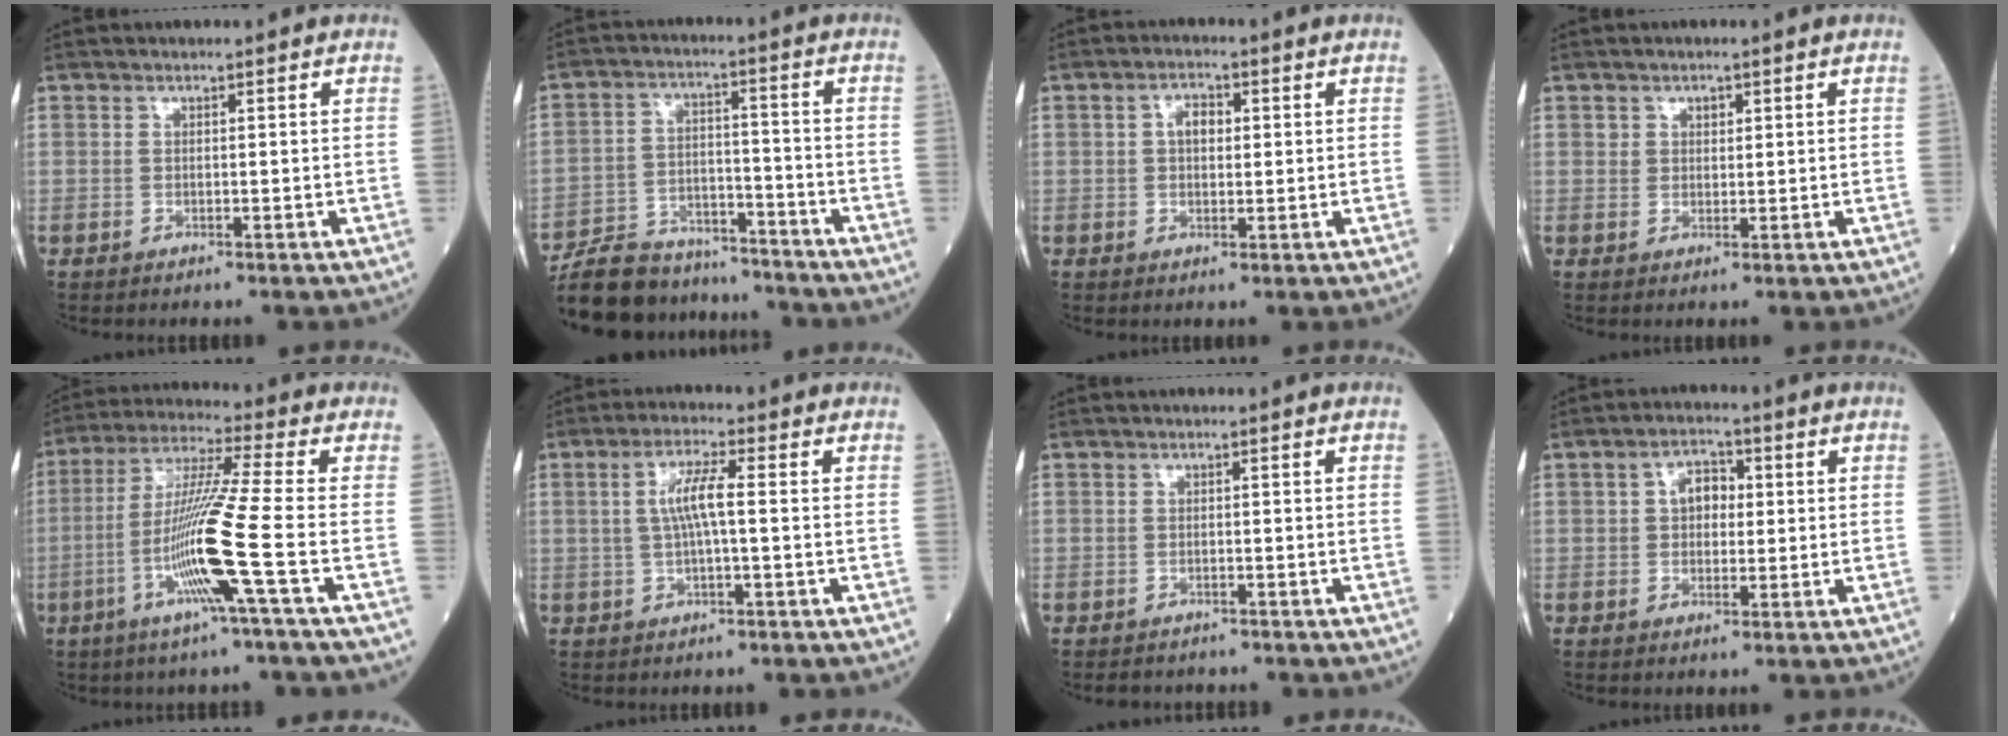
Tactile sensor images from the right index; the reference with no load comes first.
{"total": 14.6, "force": [-13.4, 4.6, 3.5], "torque": [-0.067, 0.022, -0.211]}
{"total": 3.2, "force": [0.6, 1.9, 2.5], "torque": [-0.045, 0.011, 0.010]}
{"total": 1.6, "force": [0.8, 1.3, 0.6], "torque": [-0.005, -0.001, 0.011]}
{"total": 13.2, "force": [-4.0, -2.3, 12.3], "torque": [-0.247, -0.012, -0.086]}
{"total": 5.2, "force": [0.3, 0.4, 5.1], "torque": [-0.103, 0.009, 0.006]}
{"total": 2.8, "force": [-2.4, 1.5, 0.0], "torque": [-0.004, 0.004, -0.037]}
{"total": 4.3, "force": [0.6, 2.8, 3.2], "torque": [-0.052, 0.015, 0.009]}